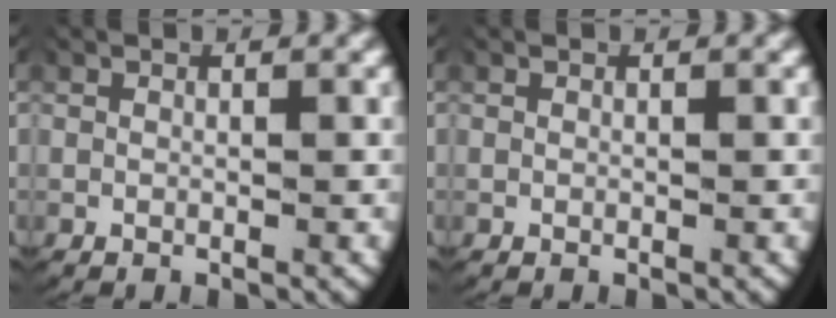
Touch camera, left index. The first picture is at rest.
{"total": 0.0}